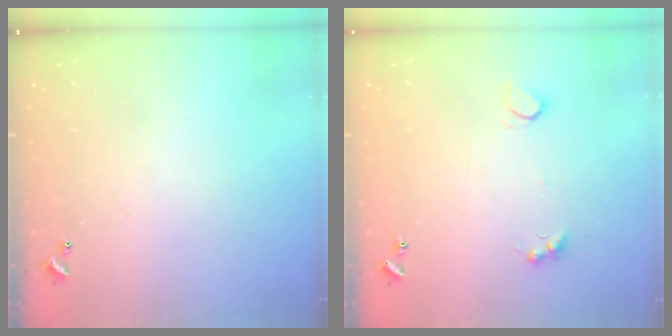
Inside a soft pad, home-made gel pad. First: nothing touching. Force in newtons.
{"total": 3.0, "press": 2.8, "slide": 1.2}